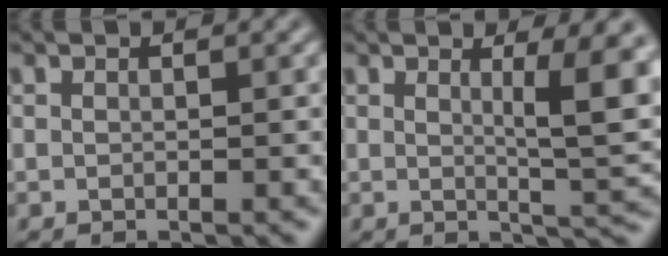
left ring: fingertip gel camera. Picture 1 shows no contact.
{"total": 5.8, "force": [1.3, 1.1, 5.5], "torque": [-0.070, -0.008, 0.021]}